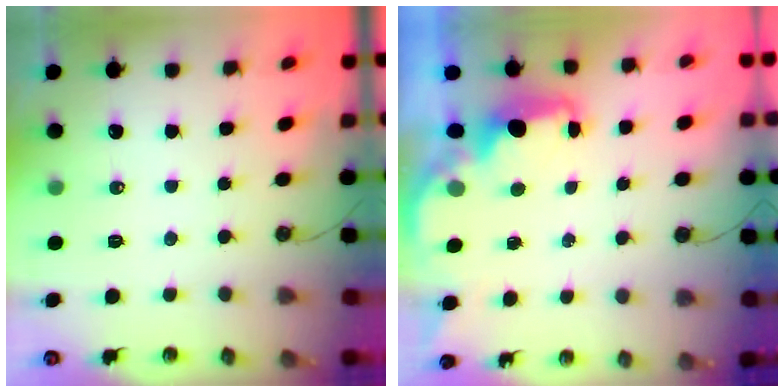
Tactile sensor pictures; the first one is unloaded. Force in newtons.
{"total": 2.3, "press": 2.2, "slide": 0.7}